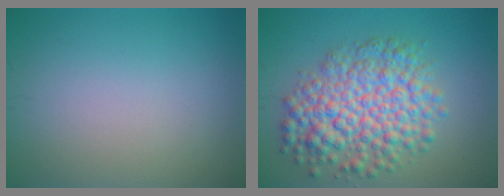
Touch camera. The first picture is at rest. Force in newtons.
{"total": 8.0, "press": 8.0, "slide": 0.2}